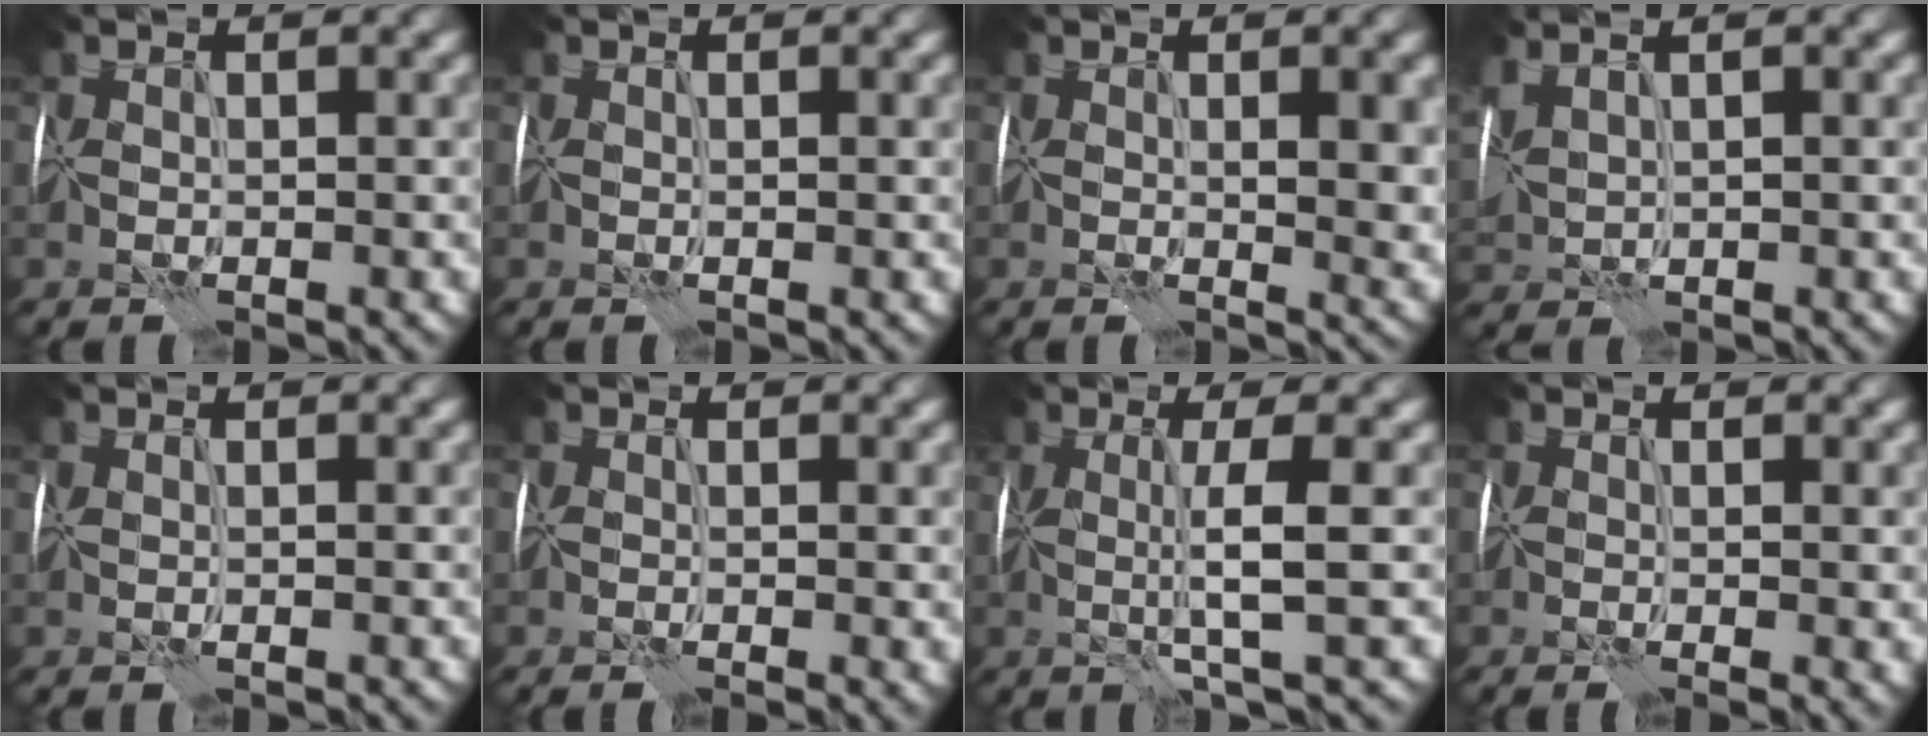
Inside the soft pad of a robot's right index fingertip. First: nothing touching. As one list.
[{"total": 0.0}, {"total": 4.1, "force": [0.5, 1.1, 3.9], "torque": [-0.056, -0.006, 0.010]}, {"total": 4.5, "force": [2.0, 2.1, 3.4], "torque": [-0.098, 0.018, 0.043]}, {"total": 0.0}, {"total": 1.0, "force": [-0.2, 0.1, 1.0], "torque": [-0.015, -0.002, -0.005]}, {"total": 3.0, "force": [-0.7, -0.2, 2.9], "torque": [-0.060, -0.007, -0.014]}, {"total": 1.4, "force": [-0.2, 0.3, 1.4], "torque": [-0.022, -0.003, -0.006]}]